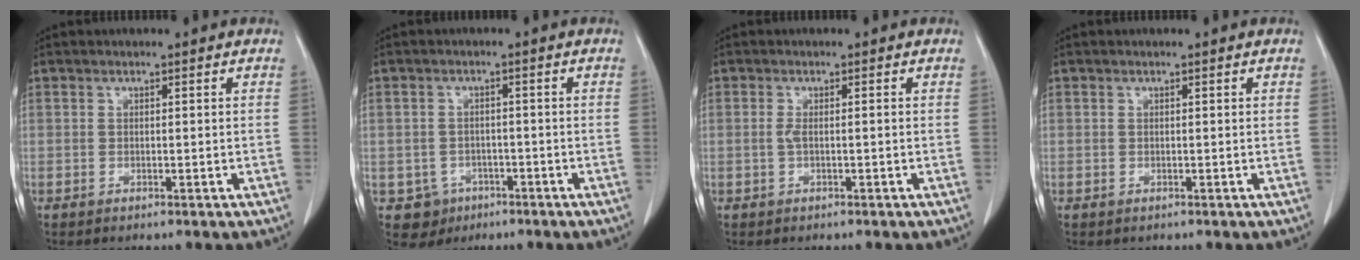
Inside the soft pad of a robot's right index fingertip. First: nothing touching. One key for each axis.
{"total": 4.3, "fx": -1.8, "fy": 3.9, "fz": 0.1, "tx": 0.001, "ty": 0.013, "tz": -0.020}
{"total": 1.3, "fx": -0.2, "fy": 0.2, "fz": 1.3, "tx": -0.026, "ty": -0.001, "tz": -0.003}
{"total": 0.5, "fx": 0.0, "fy": 0.5, "fz": 0.0, "tx": 0.006, "ty": 0.005, "tz": -0.004}